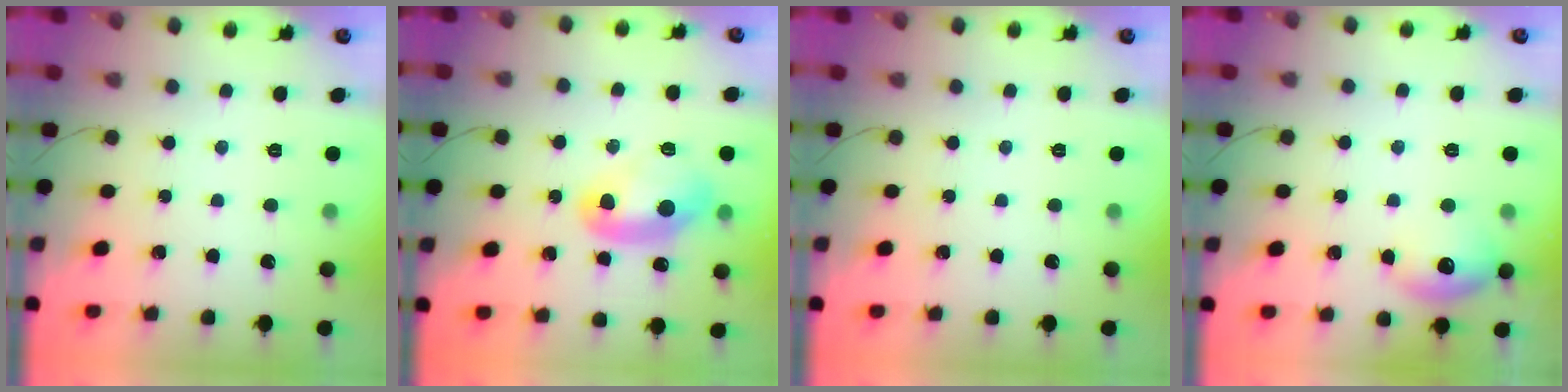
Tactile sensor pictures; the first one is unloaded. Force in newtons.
{"total": 10.2, "press": 10.2, "slide": 0.9}
{"total": 0.0}
{"total": 9.2, "press": 9.0, "slide": 1.5}